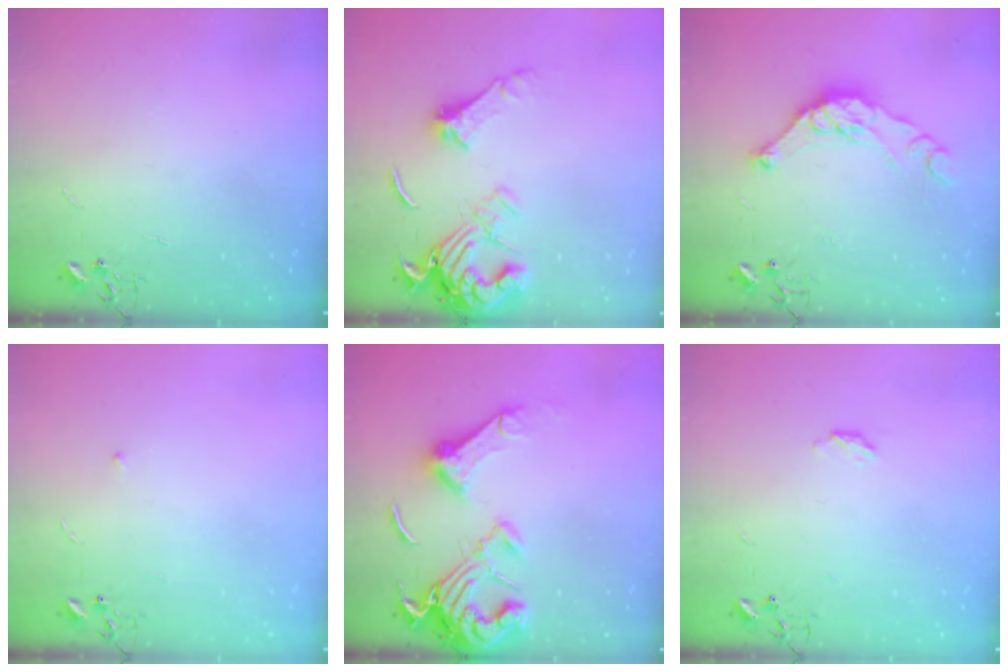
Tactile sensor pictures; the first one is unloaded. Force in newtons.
{"total": 14.2, "press": 14.1, "slide": 1.8}
{"total": 12.7, "press": 12.7, "slide": 0.0}
{"total": 4.1, "press": 4.1, "slide": 0.6}
{"total": 18.0, "press": 18.0, "slide": 1.0}
{"total": 2.9, "press": 2.9, "slide": 0.5}